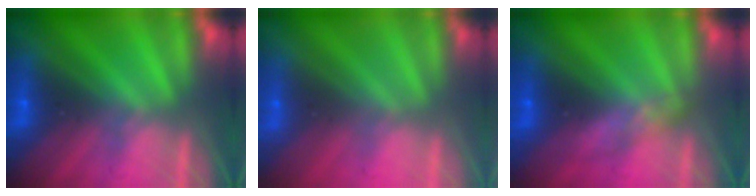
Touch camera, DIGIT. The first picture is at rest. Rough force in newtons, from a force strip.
{"total": 2.9}
{"total": 2.6}